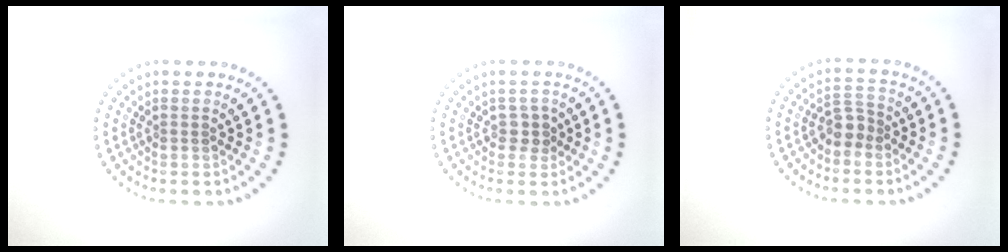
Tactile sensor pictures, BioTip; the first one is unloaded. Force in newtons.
{"total": 1.5, "press": 1.3, "slide": 0.8}
{"total": 2.1, "press": 1.8, "slide": 1.2}